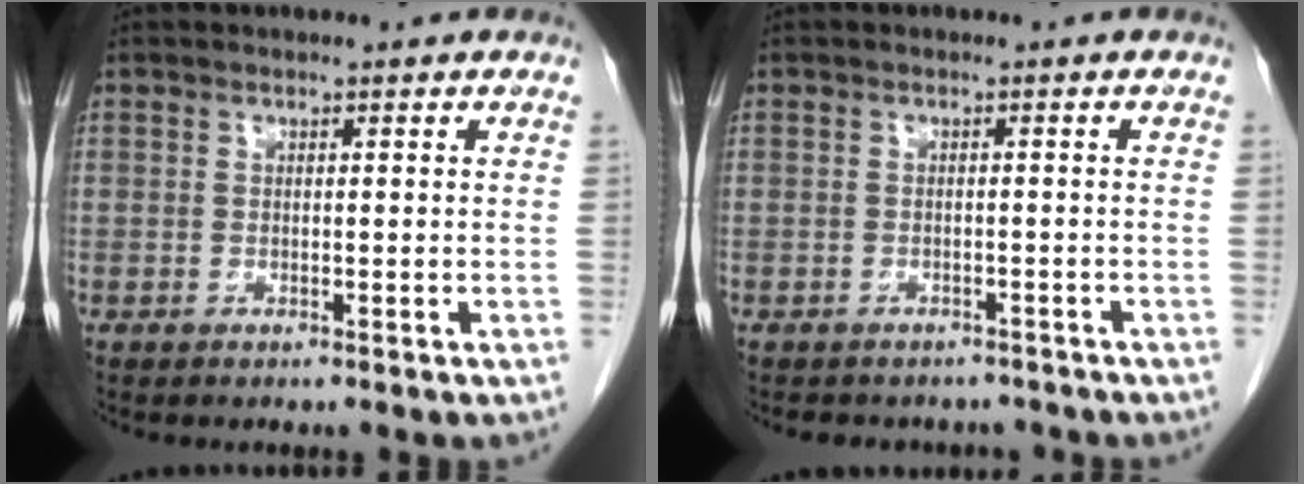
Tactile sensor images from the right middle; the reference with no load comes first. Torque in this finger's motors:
{"motor_torque": [0.03, -0.02, 0.00, 0.00]}